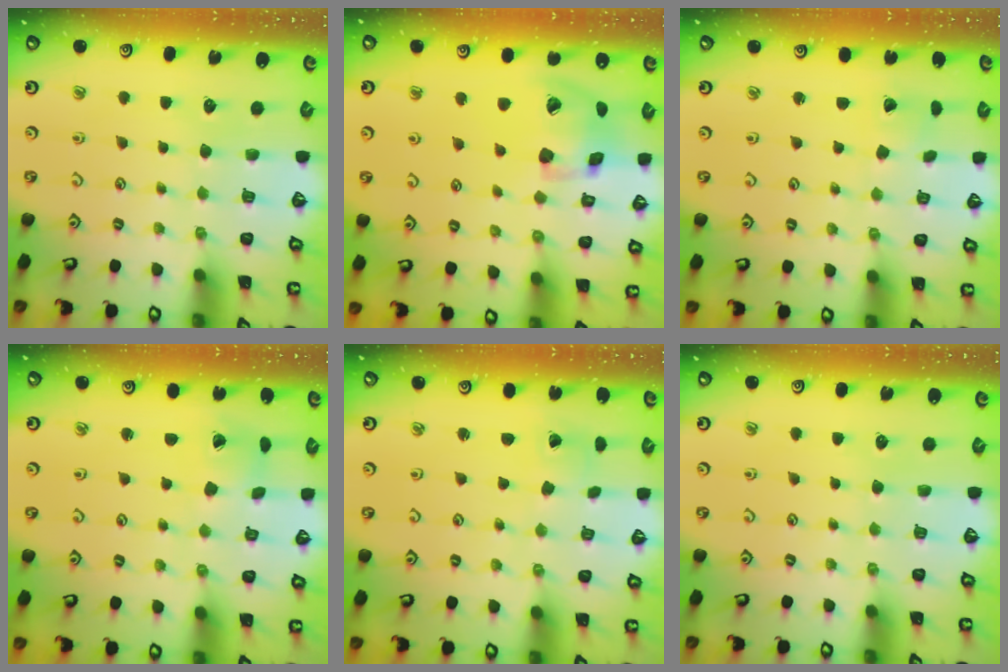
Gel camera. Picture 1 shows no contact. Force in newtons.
{"total": 18.1, "press": 17.9, "slide": 2.8}
{"total": 1.1, "press": 1.1, "slide": 0.1}
{"total": 1.6, "press": 1.6, "slide": 0.3}
{"total": 0.7, "press": 0.7, "slide": 0.1}
{"total": 0.0}